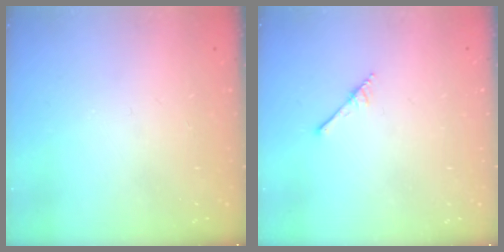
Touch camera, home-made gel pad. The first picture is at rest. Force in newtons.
{"total": 1.6, "press": 1.6, "slide": 0.2}